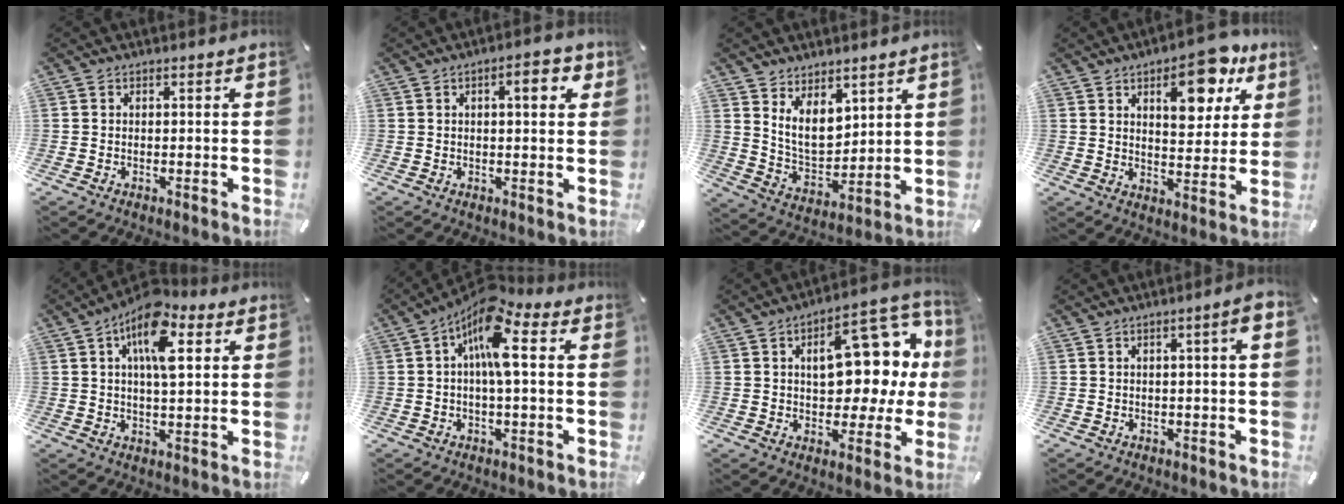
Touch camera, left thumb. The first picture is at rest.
{"total": 5.7, "force": [2.1, 1.9, 4.9], "torque": [-0.059, -0.007, 0.026]}
{"total": 8.9, "force": [5.6, 5.7, 3.9], "torque": [-0.084, -0.040, 0.106]}
{"total": 14.0, "force": [7.6, 7.0, 9.6], "torque": [-0.112, -0.033, 0.122]}
{"total": 12.6, "force": [5.6, 5.5, 9.8], "torque": [-0.165, -0.008, 0.096]}
{"total": 12.0, "force": [3.0, 4.4, 10.7], "torque": [-0.175, -0.009, 0.052]}
{"total": 19.9, "force": [5.1, 10.8, 15.9], "torque": [-0.204, -0.025, 0.082]}
{"total": 4.2, "force": [0.7, 0.5, 4.1], "torque": [-0.065, -0.002, 0.009]}